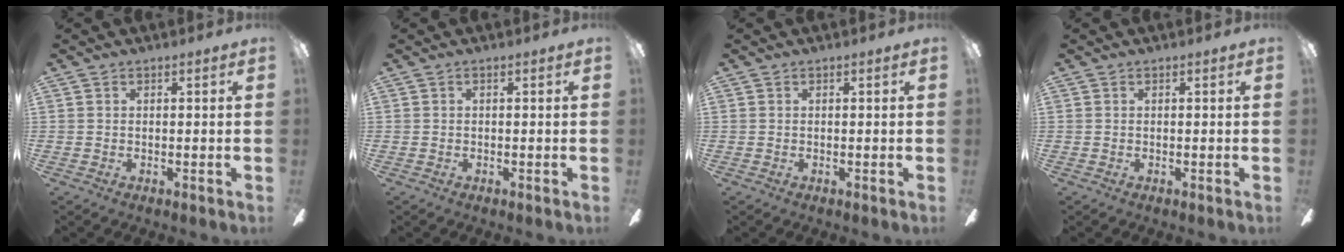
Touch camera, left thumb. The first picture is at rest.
{"total": 0.0}
{"total": 0.0}
{"total": 0.0}